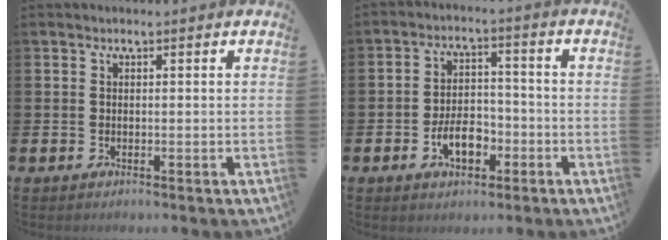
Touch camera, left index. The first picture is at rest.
{"total": 5.5, "force": [-2.3, 3.2, 3.8], "torque": [-0.050, 0.005, -0.044]}